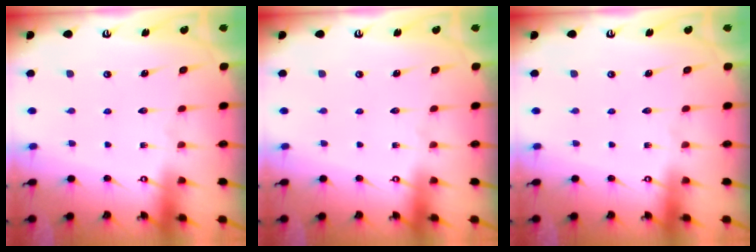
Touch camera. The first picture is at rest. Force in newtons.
{"total": 0.0}
{"total": 0.0}